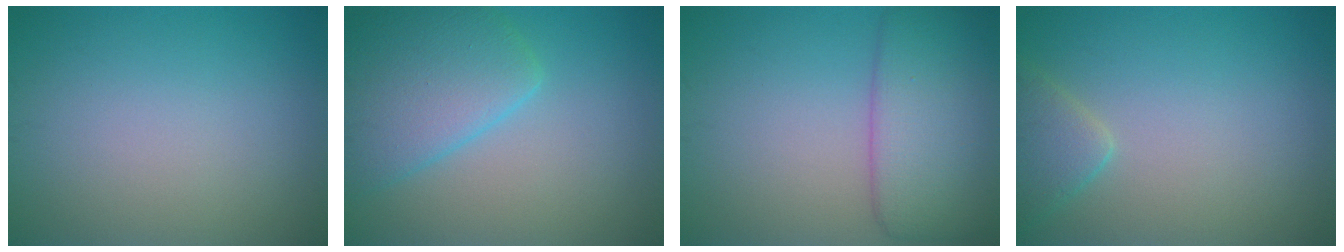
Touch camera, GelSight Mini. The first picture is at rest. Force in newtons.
{"total": 6.2, "press": 6.2, "slide": 0.4}
{"total": 6.3, "press": 6.3, "slide": 0.6}
{"total": 2.6, "press": 2.6, "slide": 0.2}